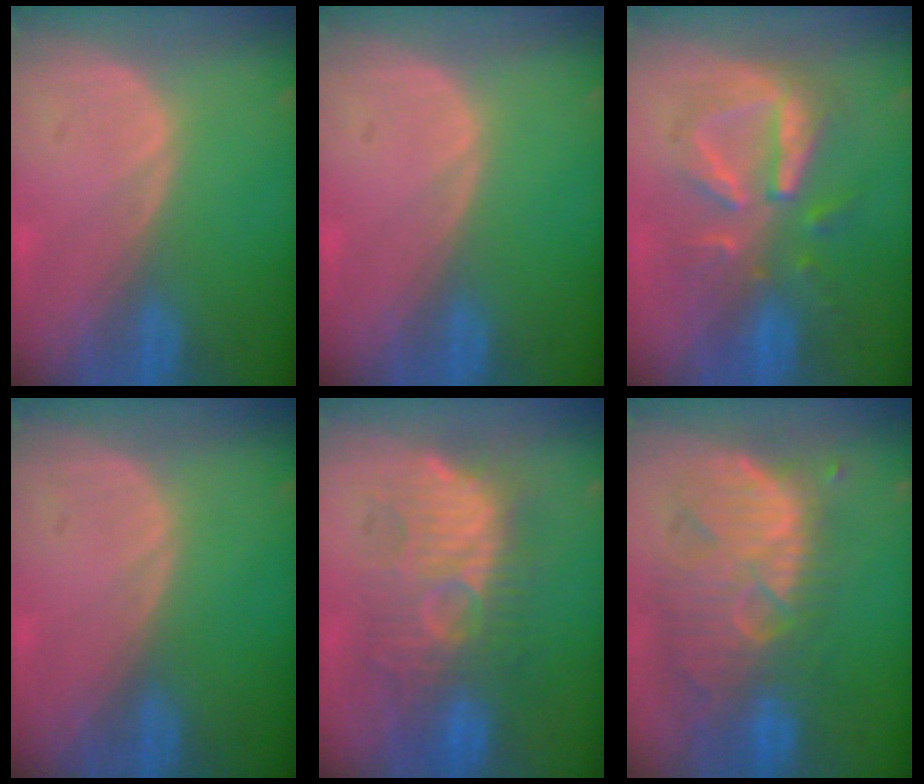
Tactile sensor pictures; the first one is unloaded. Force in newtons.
{"total": 0.0}
{"total": 8.0, "press": 8.0, "slide": 0.1}
{"total": 0.0}
{"total": 10.3, "press": 10.3, "slide": 0.6}
{"total": 11.8, "press": 10.9, "slide": 4.4}